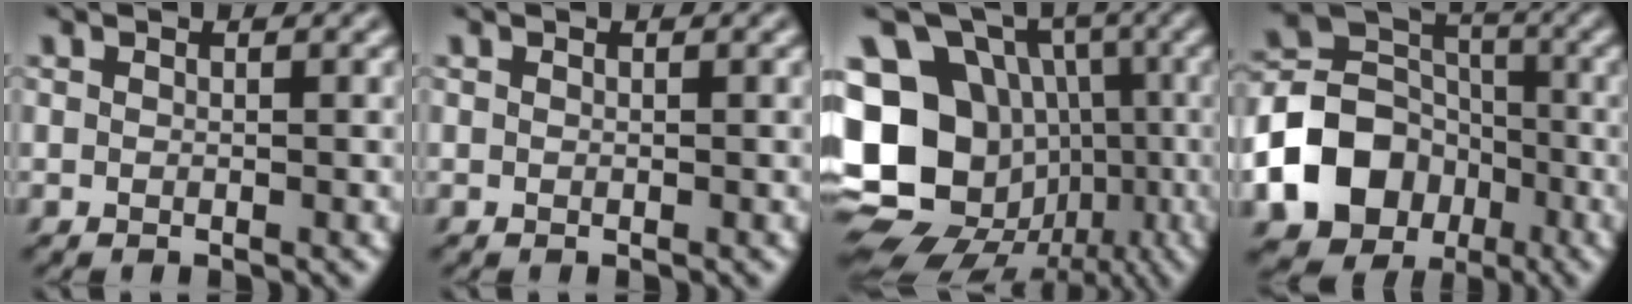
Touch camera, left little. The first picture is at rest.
{"total": 0.0}
{"total": 21.4, "force": [-3.0, 19.1, 9.0], "torque": [-0.198, 0.001, -0.070]}
{"total": 10.9, "force": [-4.3, 8.7, 5.0], "torque": [-0.102, -0.001, -0.092]}